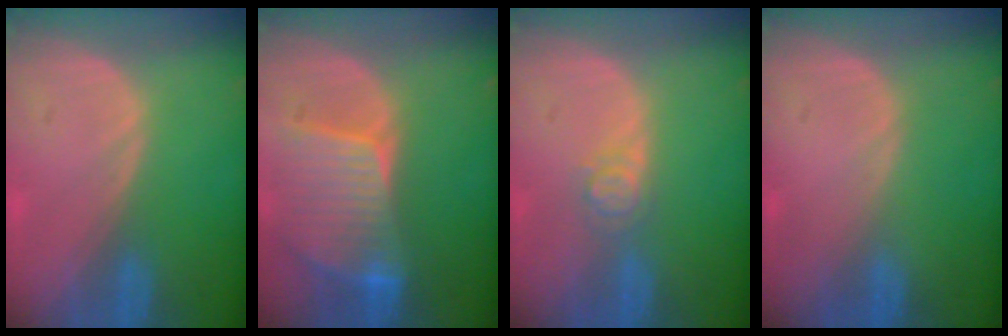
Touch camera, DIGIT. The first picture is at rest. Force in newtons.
{"total": 9.2, "press": 8.1, "slide": 4.3}
{"total": 2.6, "press": 2.6, "slide": 0.3}
{"total": 0.0}